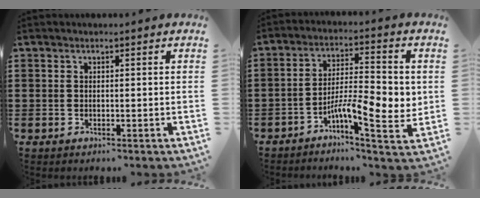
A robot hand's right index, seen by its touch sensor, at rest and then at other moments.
{"total": 9.0, "force": [-2.4, 2.8, 8.2], "torque": [-0.135, -0.001, -0.039]}